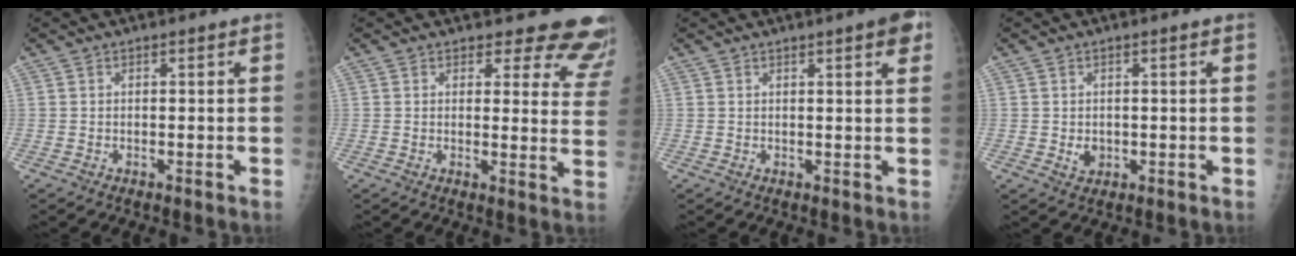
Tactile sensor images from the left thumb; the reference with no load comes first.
{"total": 13.2, "force": [12.5, 4.0, 1.8], "torque": [0.038, -0.111, 0.106]}
{"total": 4.7, "force": [2.5, 0.7, 3.9], "torque": [-0.042, -0.004, 0.026]}
{"total": 2.2, "force": [-0.1, 1.8, 1.3], "torque": [-0.013, -0.002, 0.005]}